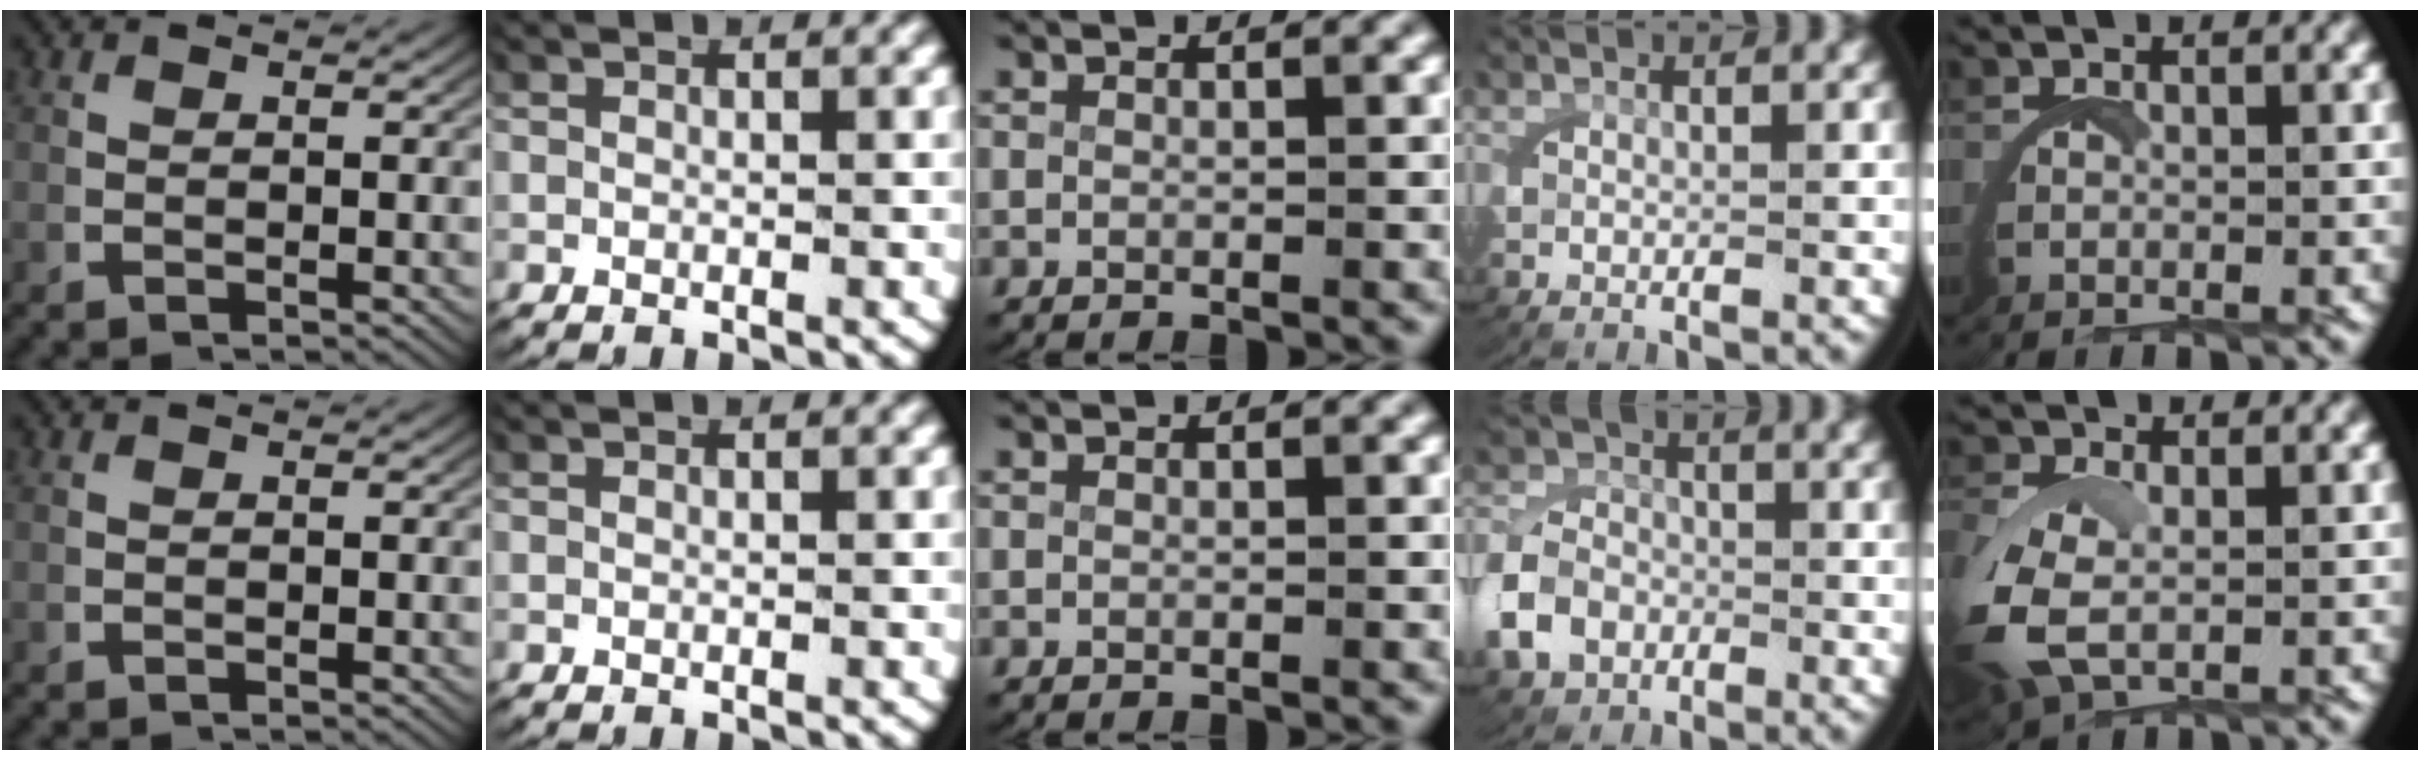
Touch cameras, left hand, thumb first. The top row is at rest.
{"ring": {"total": 5.3, "force": [-1.7, 4.6, 2.1], "torque": [-0.049, -0.008, -0.031]}, "little": {"total": 3.3, "force": [0.4, 1.9, 2.6], "torque": [-0.090, -0.021, 0.019]}}